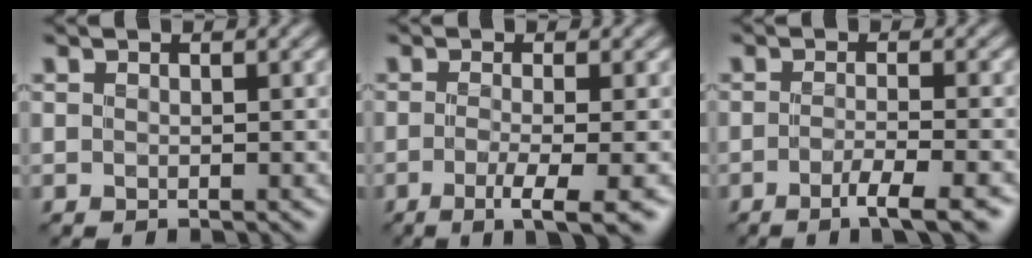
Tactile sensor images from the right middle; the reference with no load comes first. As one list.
[{"total": 4.2, "force": [-1.8, 0.8, 3.7], "torque": [-0.059, -0.008, -0.036]}, {"total": 3.7, "force": [-2.1, 0.6, 2.9], "torque": [-0.047, -0.001, -0.044]}]